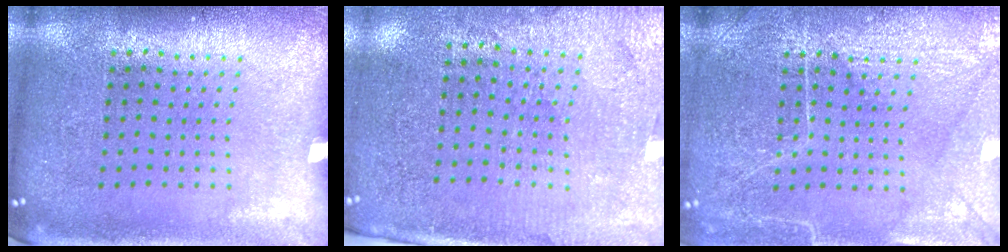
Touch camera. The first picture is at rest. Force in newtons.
{"total": 3.1, "press": 2.8, "slide": 1.3}
{"total": 5.0, "press": 4.9, "slide": 0.5}